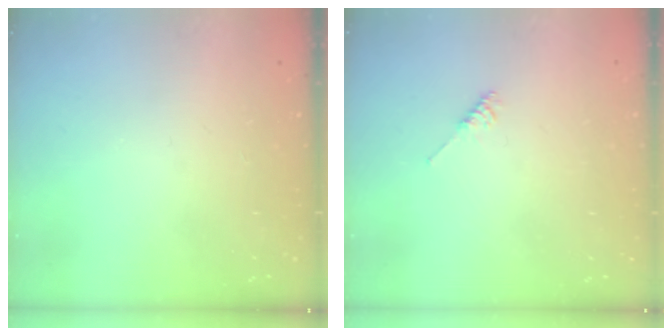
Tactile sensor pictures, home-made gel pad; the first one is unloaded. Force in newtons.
{"total": 2.2, "press": 2.2, "slide": 0.5}